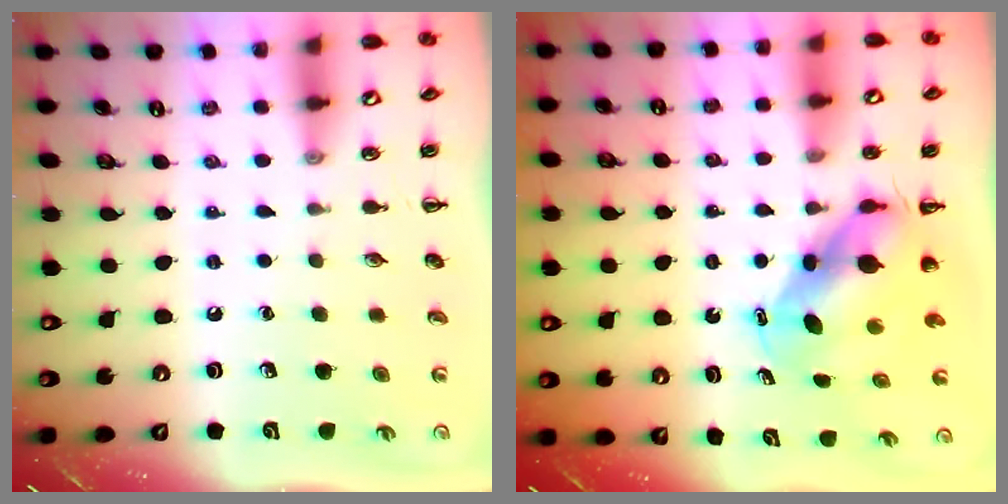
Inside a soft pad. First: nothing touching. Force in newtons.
{"total": 6.6, "press": 6.3, "slide": 1.9}